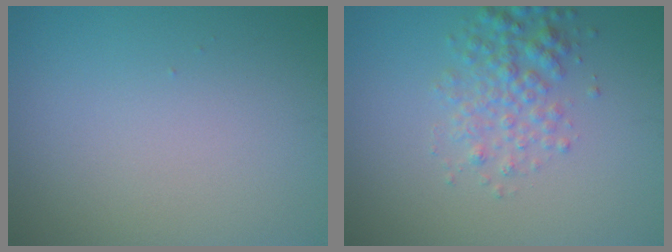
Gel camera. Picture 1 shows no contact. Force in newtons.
{"total": 3.0, "press": 3.0, "slide": 0.1}